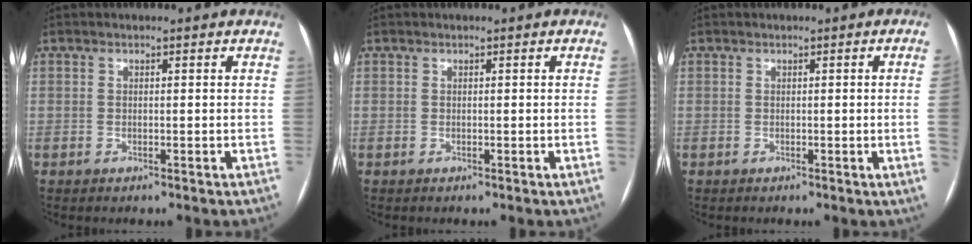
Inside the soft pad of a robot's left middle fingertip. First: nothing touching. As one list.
[{"total": 0.6, "force": [-0.1, -0.3, 0.5], "torque": [-0.002, 0.001, -0.003]}, {"total": 2.6, "force": [-0.2, -1.1, 2.4], "torque": [-0.031, -0.003, -0.001]}]